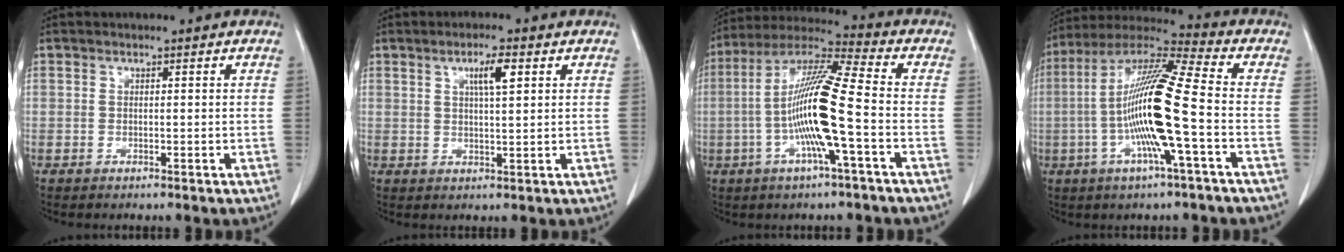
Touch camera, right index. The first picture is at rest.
{"total": 4.3, "force": [1.8, 0.5, 3.9], "torque": [-0.067, 0.001, 0.031]}
{"total": 14.5, "force": [-2.9, 0.0, 14.2], "torque": [-0.279, 0.003, -0.066]}
{"total": 16.4, "force": [-2.9, 0.0, 16.1], "torque": [-0.316, 0.001, -0.067]}